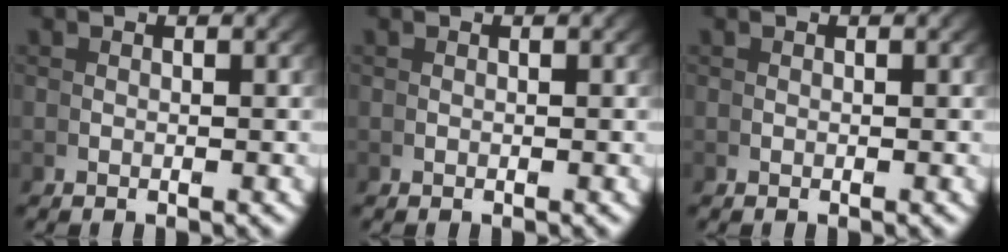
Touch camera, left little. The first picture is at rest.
{"total": 0.0}
{"total": 0.0}